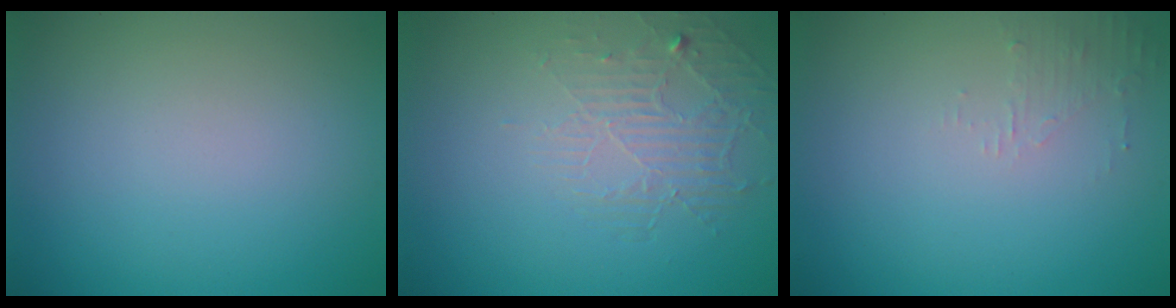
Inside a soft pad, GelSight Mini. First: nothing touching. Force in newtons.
{"total": 2.0, "press": 1.1, "slide": 1.7}
{"total": 1.3, "press": 1.2, "slide": 0.3}